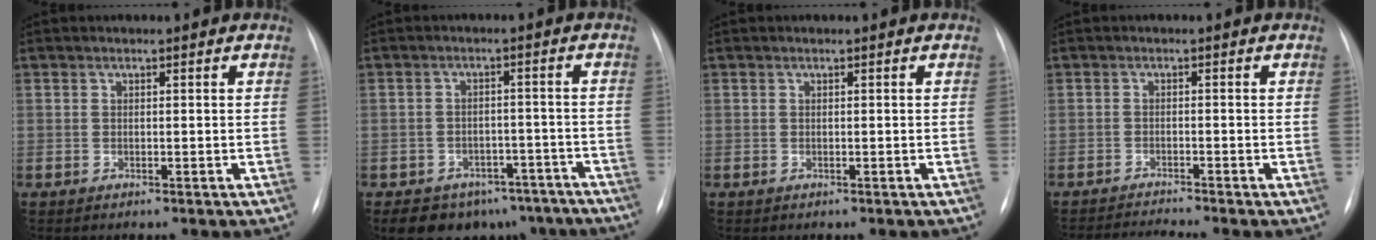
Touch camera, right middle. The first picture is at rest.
{"total": 12.3, "force": [-9.4, 7.2, 3.4], "torque": [-0.028, 0.023, -0.110]}
{"total": 0.0}
{"total": 4.7, "force": [-4.3, -1.7, 1.1], "torque": [-0.022, -0.016, -0.072]}